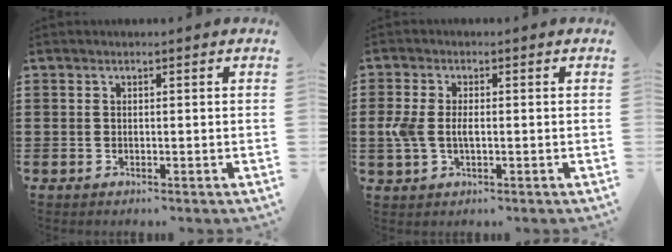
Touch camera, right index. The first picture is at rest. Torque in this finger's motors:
{"motor_torque": [0.91, -0.07, 0.22, 0.09]}